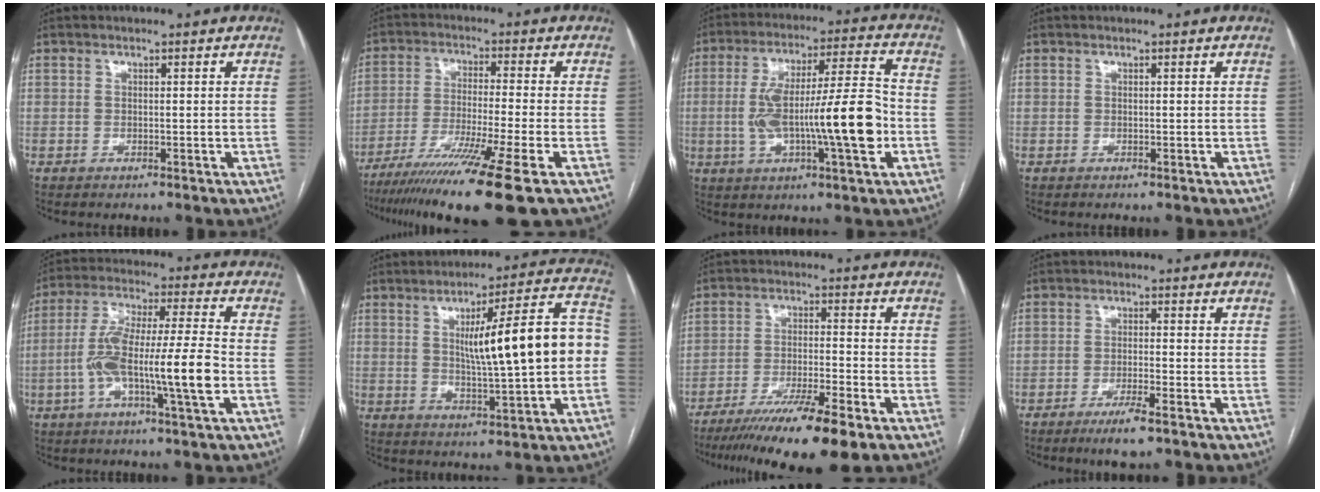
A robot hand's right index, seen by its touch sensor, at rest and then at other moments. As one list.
[{"total": 15.8, "force": [-10.5, -1.3, 11.7], "torque": [-0.196, -0.048, -0.175]}, {"total": 17.0, "force": [-2.7, 2.0, 16.7], "torque": [-0.293, 0.014, -0.041]}, {"total": 0.0}, {"total": 14.2, "force": [-3.4, 0.5, 13.8], "torque": [-0.264, 0.008, -0.066]}, {"total": 16.3, "force": [0.8, 1.5, 16.2], "torque": [-0.230, 0.030, 0.014]}, {"total": 13.8, "force": [-9.8, 0.9, 9.6], "torque": [-0.159, -0.035, -0.163]}, {"total": 5.0, "force": [-3.3, 0.4, 3.7], "torque": [-0.071, -0.010, -0.058]}]